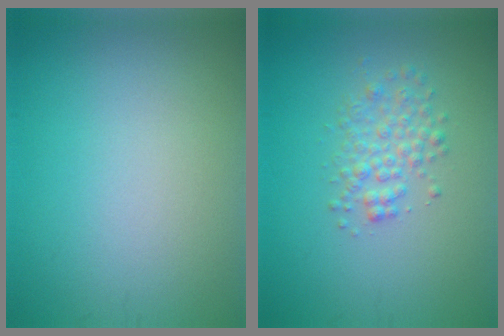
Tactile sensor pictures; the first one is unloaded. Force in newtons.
{"total": 2.5, "press": 2.5, "slide": 0.0}